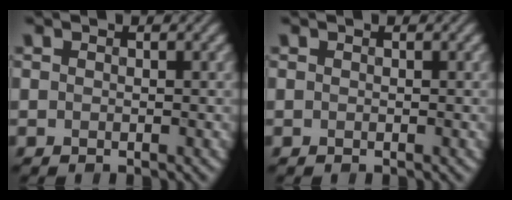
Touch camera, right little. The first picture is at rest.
{"total": 0.0}